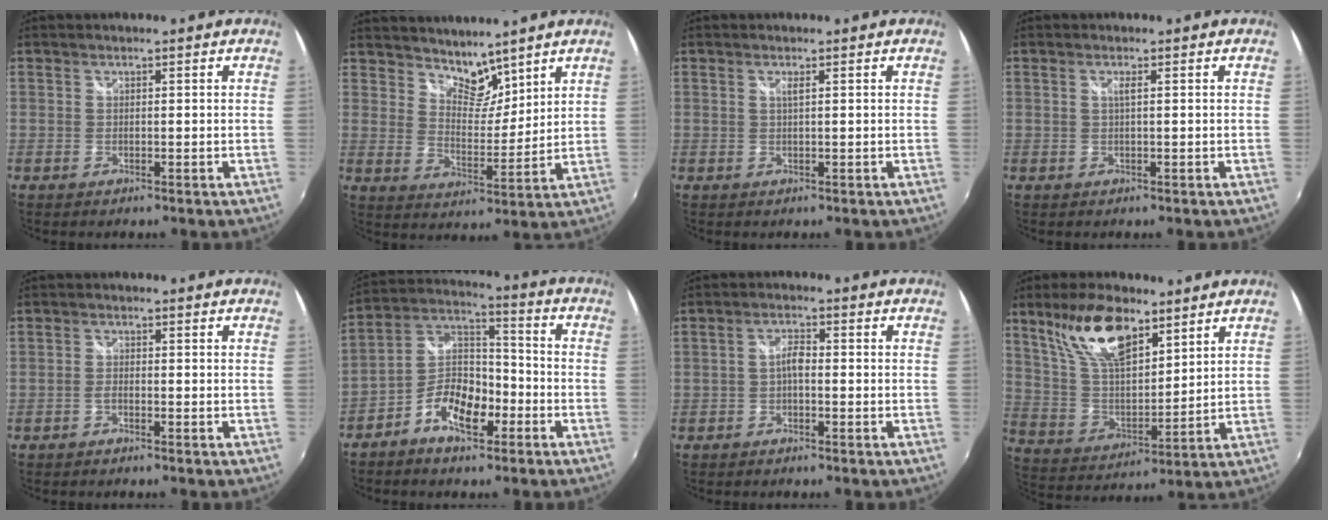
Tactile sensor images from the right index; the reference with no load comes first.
{"total": 7.5, "force": [6.5, 3.2, 2.0], "torque": [-0.019, 0.000, 0.117]}
{"total": 0.8, "force": [0.3, -0.2, 0.7], "torque": [-0.014, -0.001, 0.006]}
{"total": 1.0, "force": [0.2, -0.2, 1.0], "torque": [-0.019, -0.001, 0.003]}
{"total": 1.2, "force": [-1.0, 0.3, 0.7], "torque": [-0.019, 0.003, -0.021]}
{"total": 10.4, "force": [-5.4, 5.2, 7.3], "torque": [-0.149, 0.026, -0.095]}
{"total": 2.2, "force": [-0.7, 0.8, 1.9], "torque": [-0.040, 0.006, -0.015]}
{"total": 15.1, "force": [9.6, 6.0, 10.0], "torque": [-0.190, 0.015, 0.188]}